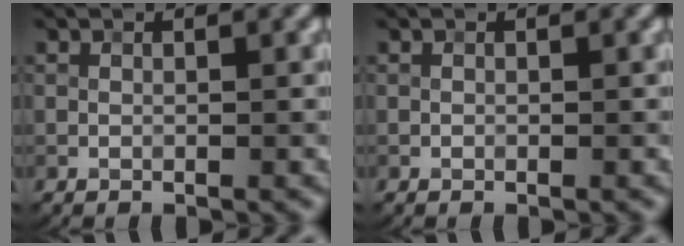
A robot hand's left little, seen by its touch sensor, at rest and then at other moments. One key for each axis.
{"total": 0.0}